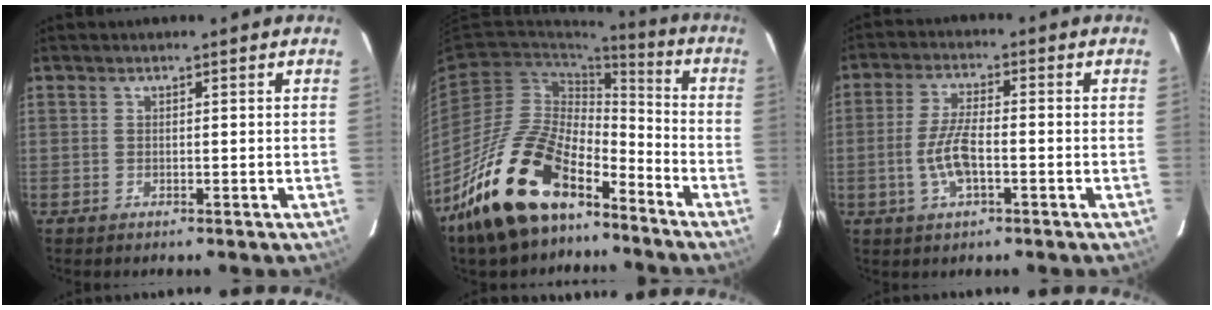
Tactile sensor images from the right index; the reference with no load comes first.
{"total": 21.2, "force": [-14.8, 9.3, 11.9], "torque": [-0.234, 0.006, -0.261]}
{"total": 6.9, "force": [-1.9, 2.3, 6.2], "torque": [-0.129, 0.002, -0.036]}